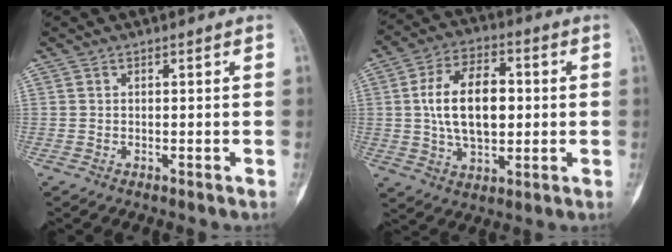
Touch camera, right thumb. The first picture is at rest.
{"total": 14.4, "force": [0.9, 8.5, 11.6], "torque": [-0.181, 0.013, 0.015]}